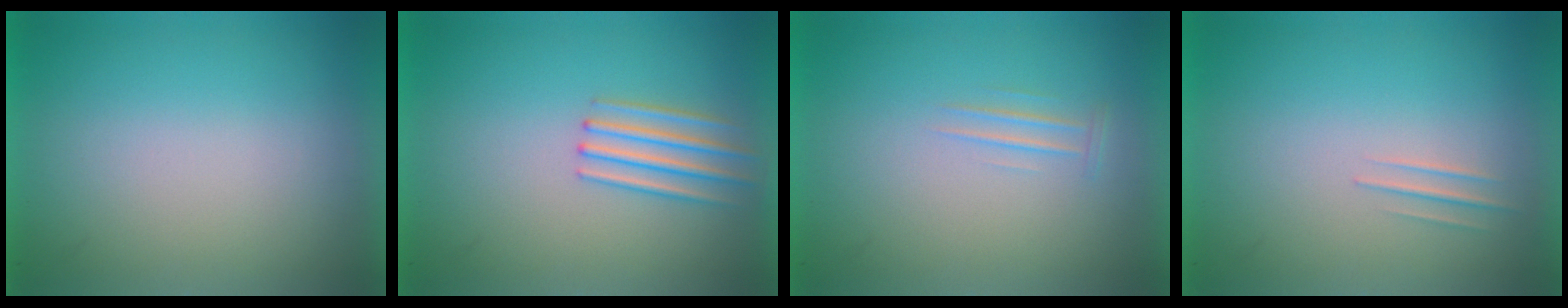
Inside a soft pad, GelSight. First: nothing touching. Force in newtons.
{"total": 2.1}
{"total": 1.0}
{"total": 1.2}